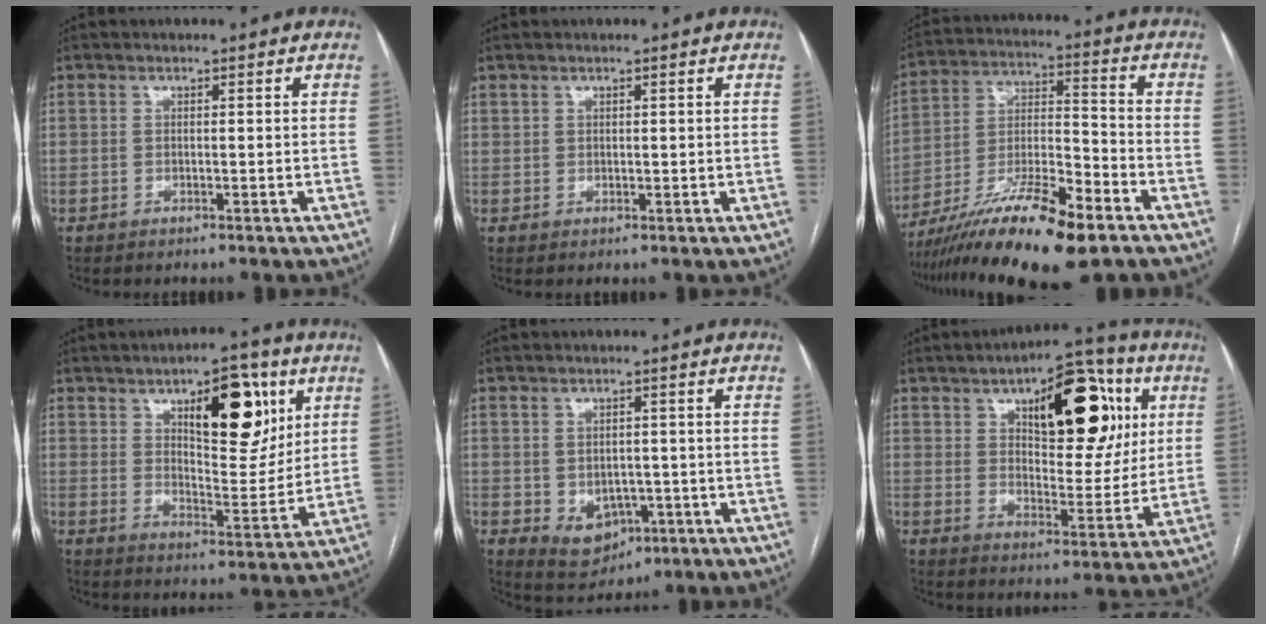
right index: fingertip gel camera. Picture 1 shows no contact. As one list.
[{"total": 1.2, "force": [0.9, 0.7, 0.4], "torque": [-0.001, -0.001, 0.018]}, {"total": 18.1, "force": [-12.3, 2.5, 13.0], "torque": [-0.233, -0.022, -0.215]}, {"total": 13.7, "force": [6.2, 5.0, 11.2], "torque": [-0.154, 0.002, 0.098]}, {"total": 6.0, "force": [-1.8, 4.5, 3.5], "torque": [-0.052, 0.006, -0.011]}, {"total": 18.5, "force": [6.8, 7.7, 15.4], "torque": [-0.207, 0.027, 0.101]}]